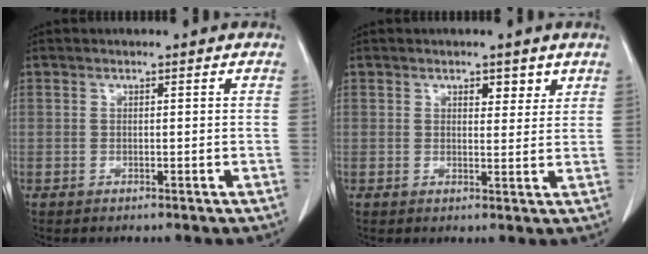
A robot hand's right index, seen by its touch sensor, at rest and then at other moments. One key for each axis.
{"total": 2.6, "fx": 1.8, "fy": 1.3, "fz": 1.5, "tx": -0.017, "ty": -0.004, "tz": 0.027}